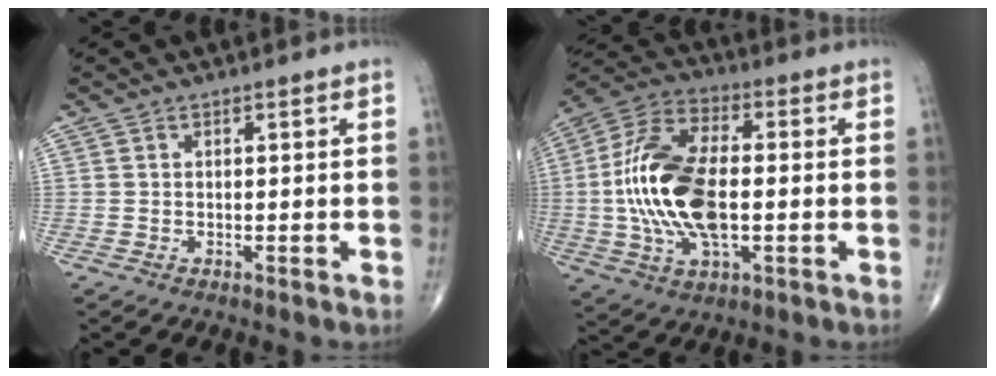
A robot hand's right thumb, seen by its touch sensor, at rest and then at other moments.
{"total": 19.1, "force": [-1.0, 9.4, 16.6], "torque": [-0.340, 0.013, -0.021]}